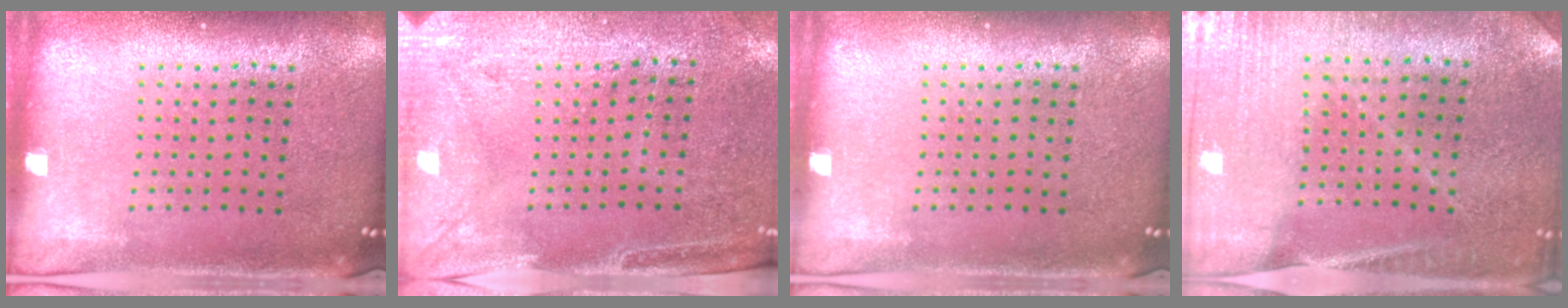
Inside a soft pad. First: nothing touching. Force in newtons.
{"total": 2.9, "press": 2.5, "slide": 1.6}
{"total": 0.0}
{"total": 0.8, "press": 0.8, "slide": 0.1}